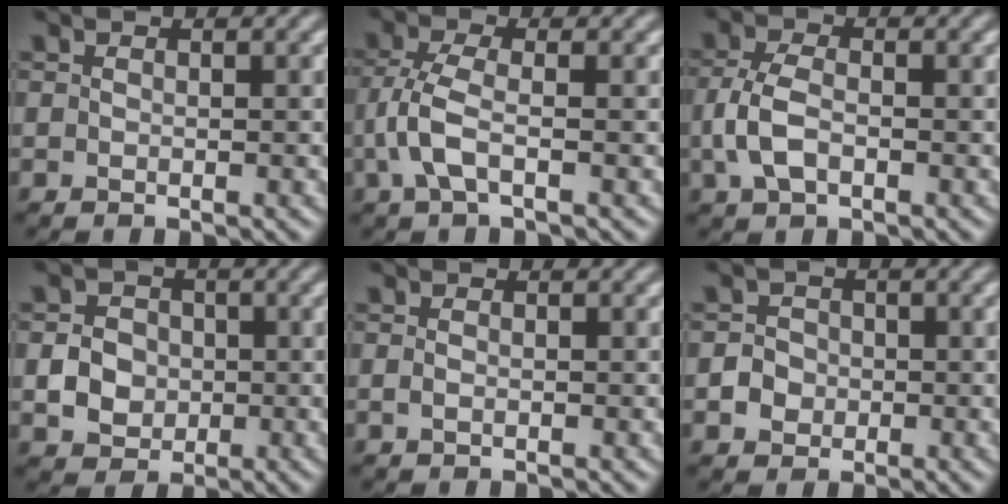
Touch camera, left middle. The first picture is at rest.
{"total": 3.5, "force": [-0.7, 1.3, 3.2], "torque": [-0.081, 0.004, -0.020]}
{"total": 3.6, "force": [-0.7, 2.1, 2.8], "torque": [-0.066, 0.002, -0.019]}
{"total": 3.4, "force": [-0.4, 3.0, 1.6], "torque": [-0.026, -0.001, -0.009]}
{"total": 0.6, "force": [0.0, 0.3, 0.5], "torque": [-0.014, -0.002, -0.002]}
{"total": 2.1, "force": [-0.4, 1.9, 0.7], "torque": [-0.001, 0.000, -0.010]}